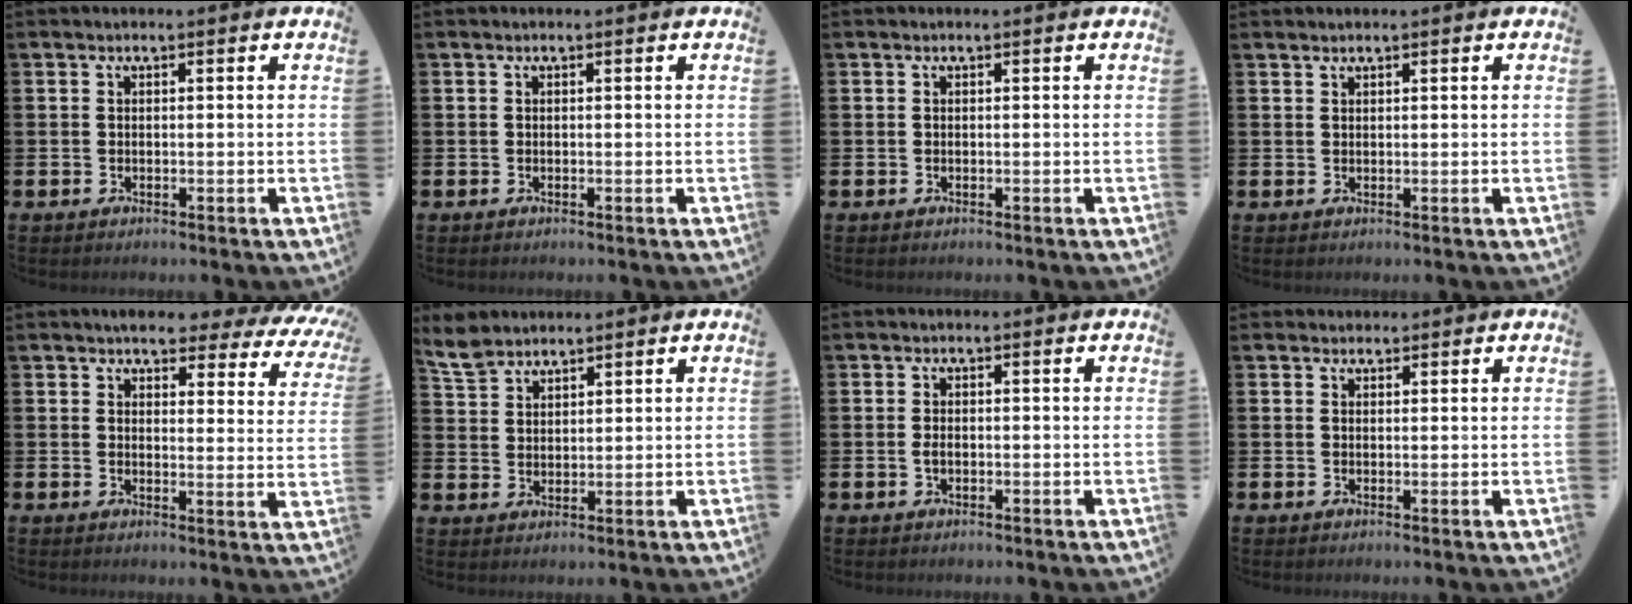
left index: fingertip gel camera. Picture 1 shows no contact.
{"total": 0.0}
{"total": 0.0}
{"total": 0.8, "force": [0.8, 0.1, -0.2], "torque": [0.007, 0.000, 0.014]}
{"total": 4.6, "force": [4.1, 1.6, 1.3], "torque": [-0.031, -0.029, 0.068]}
{"total": 5.0, "force": [4.6, 1.6, 1.1], "torque": [-0.032, -0.016, 0.086]}
{"total": 1.2, "force": [-0.1, 0.7, 0.9], "torque": [-0.021, 0.004, -0.002]}
{"total": 1.4, "force": [1.2, 0.6, -0.2], "torque": [0.014, 0.001, 0.020]}